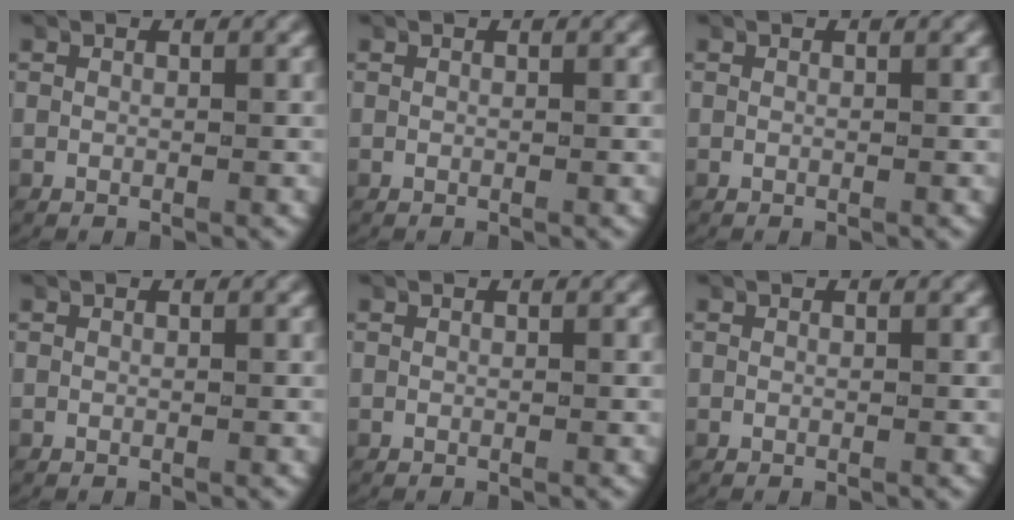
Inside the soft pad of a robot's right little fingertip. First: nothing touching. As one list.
[{"total": 0.0}, {"total": 0.0}, {"total": 0.0}, {"total": 0.0}, {"total": 0.0}]